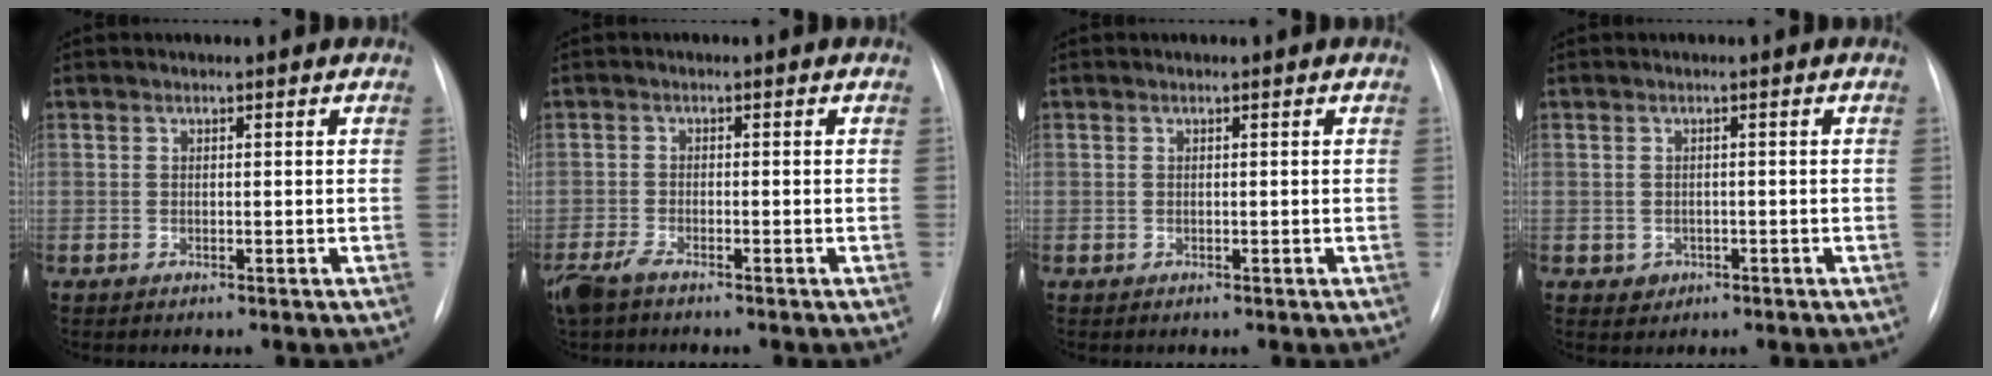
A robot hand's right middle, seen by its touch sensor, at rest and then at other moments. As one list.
[{"total": 4.1, "force": [-3.1, 1.1, 2.4], "torque": [-0.059, -0.010, -0.059]}, {"total": 0.0}, {"total": 1.7, "force": [-0.6, 1.5, 0.3], "torque": [-0.002, 0.005, -0.003]}]